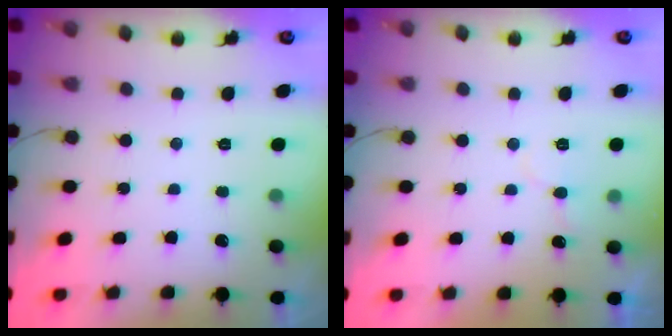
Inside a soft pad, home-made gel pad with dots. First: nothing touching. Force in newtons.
{"total": 6.8, "press": 6.8, "slide": 0.5}